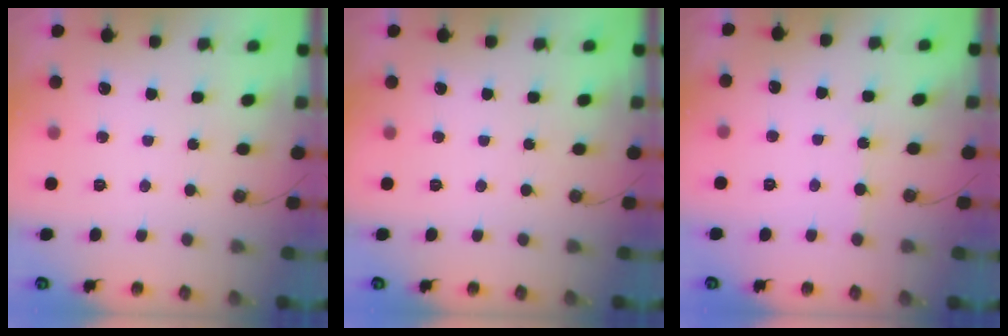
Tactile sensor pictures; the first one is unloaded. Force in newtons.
{"total": 0.0}
{"total": 2.1, "press": 2.0, "slide": 0.4}